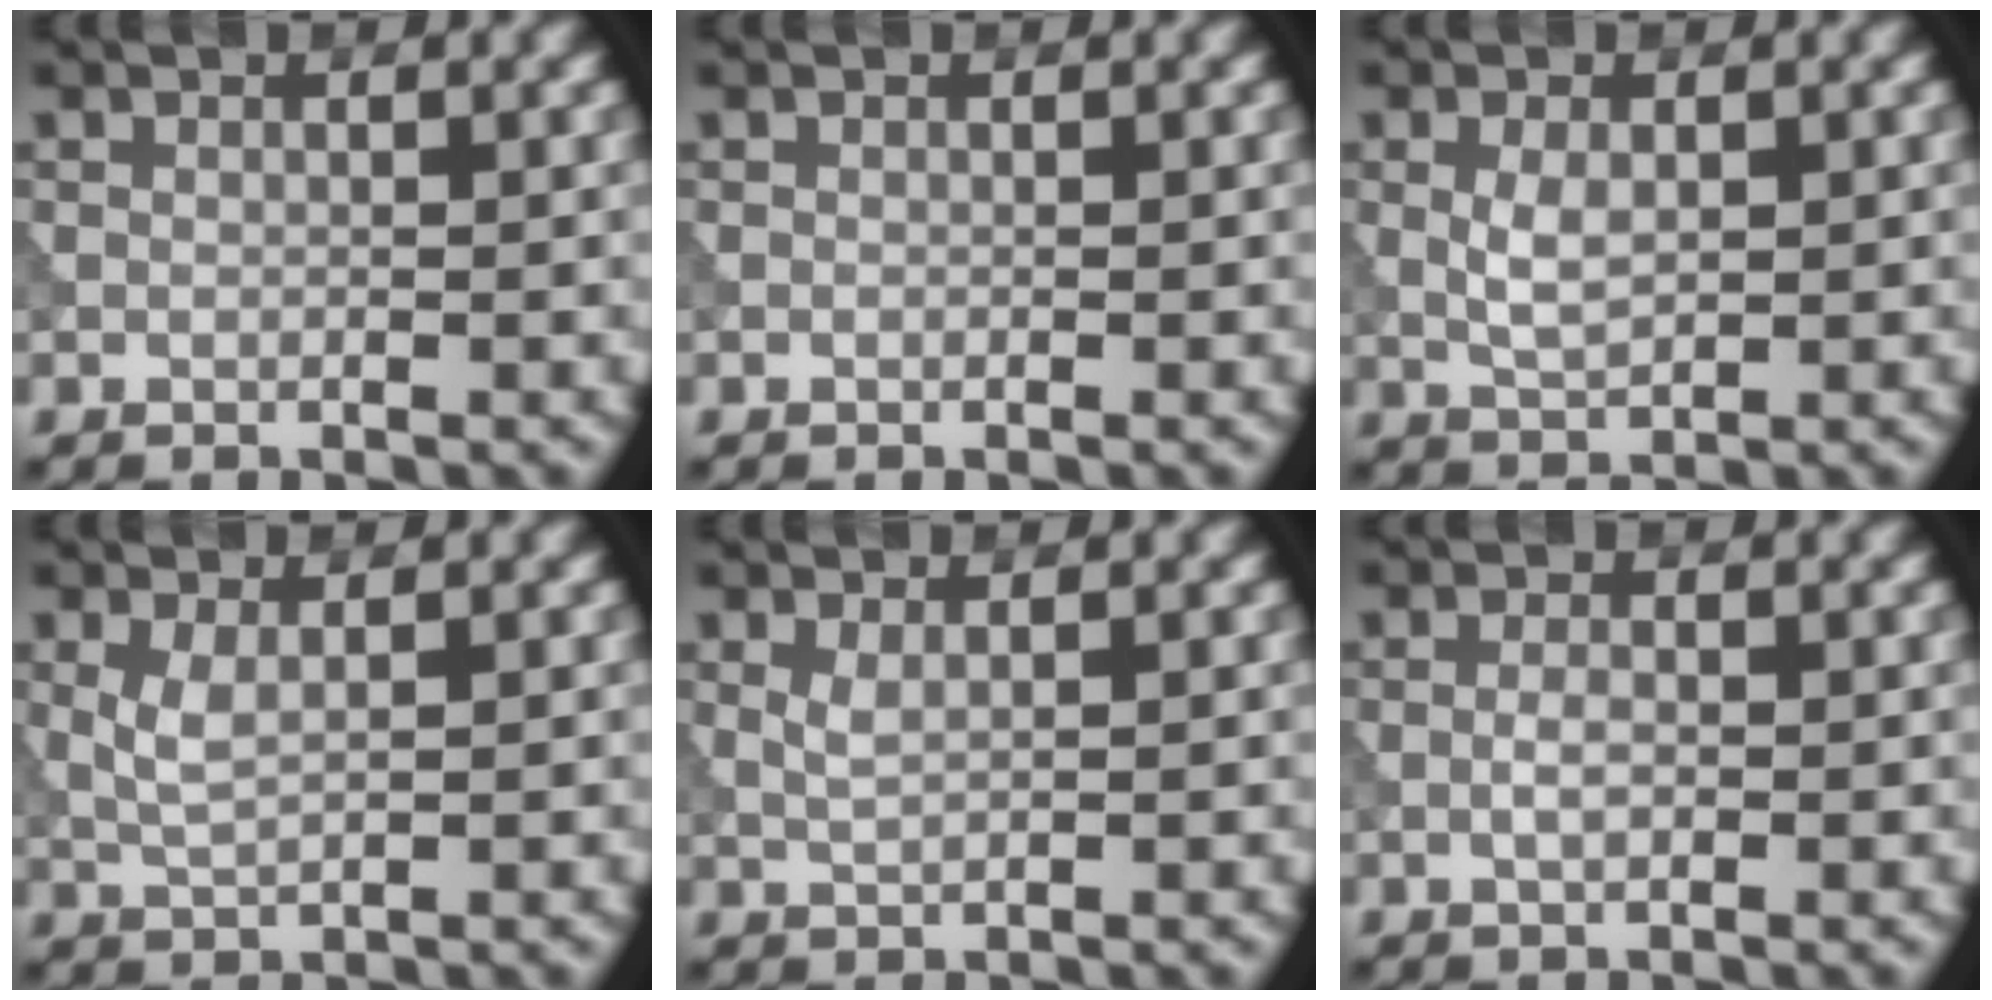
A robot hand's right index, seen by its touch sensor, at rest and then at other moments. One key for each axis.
{"total": 0.0}
{"total": 2.4, "fx": 0.3, "fy": 1.3, "fz": 2.0, "tx": -0.048, "ty": 0.000, "tz": 0.009}
{"total": 2.0, "fx": 0.6, "fy": 0.6, "fz": 1.8, "tx": -0.045, "ty": 0.001, "tz": 0.015}
{"total": 1.2, "fx": 0.6, "fy": 0.3, "fz": 1.0, "tx": -0.025, "ty": -0.001, "tz": 0.014}
{"total": 1.3, "fx": -0.2, "fy": 0.5, "fz": 1.2, "tx": -0.026, "ty": 0.000, "tz": -0.007}